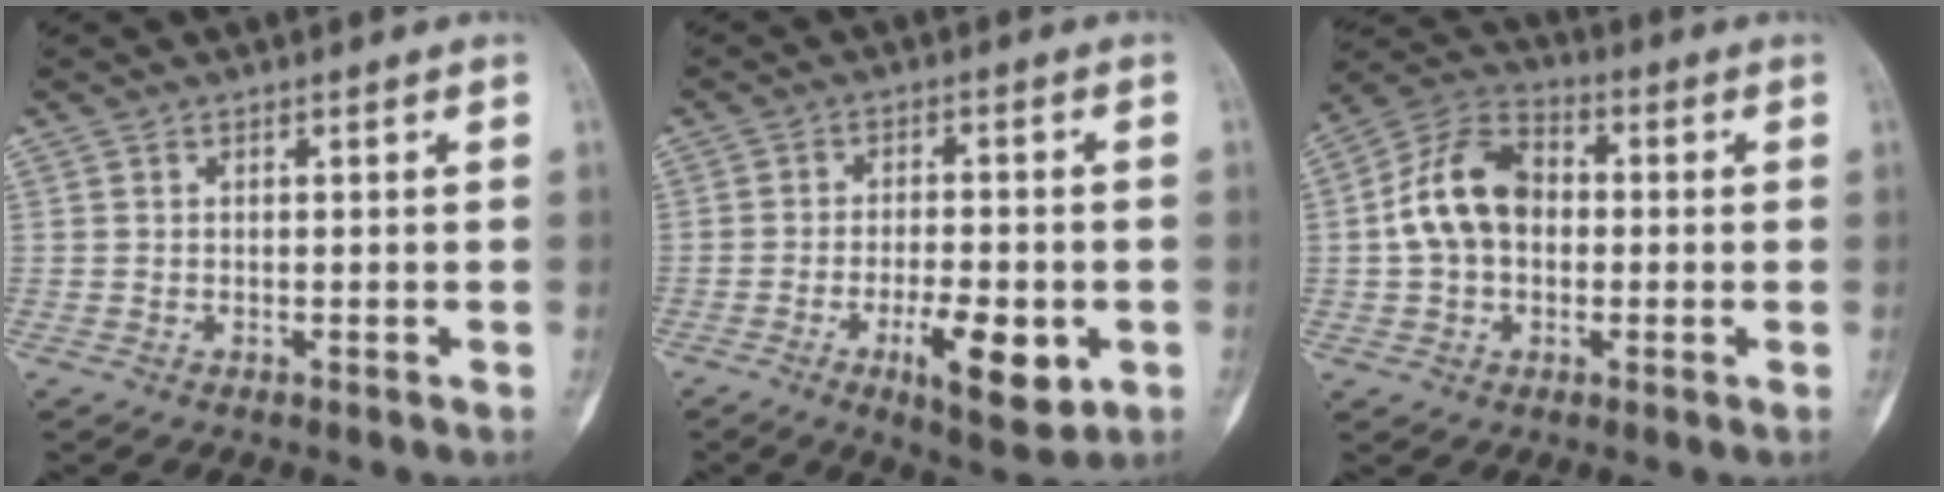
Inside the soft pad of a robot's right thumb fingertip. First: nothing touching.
{"total": 10.4, "force": [-3.6, 3.8, 9.0], "torque": [-0.133, 0.003, -0.050]}
{"total": 12.2, "force": [0.2, 8.8, 8.5], "torque": [-0.147, 0.033, -0.006]}